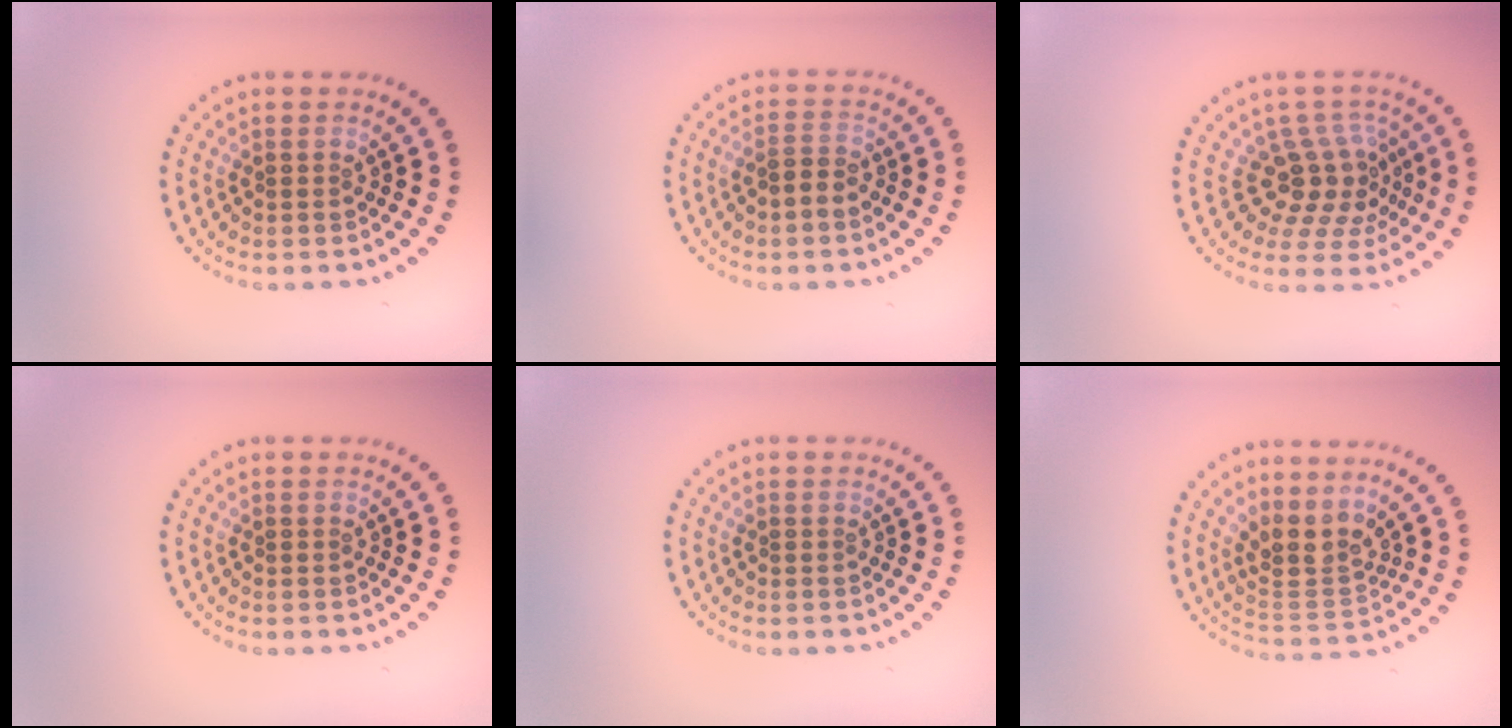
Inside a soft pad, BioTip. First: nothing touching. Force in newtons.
{"total": 1.9, "press": 1.8, "slide": 0.7}
{"total": 4.2, "press": 3.1, "slide": 2.7}
{"total": 0.0}
{"total": 0.0}
{"total": 3.3, "press": 2.5, "slide": 2.2}